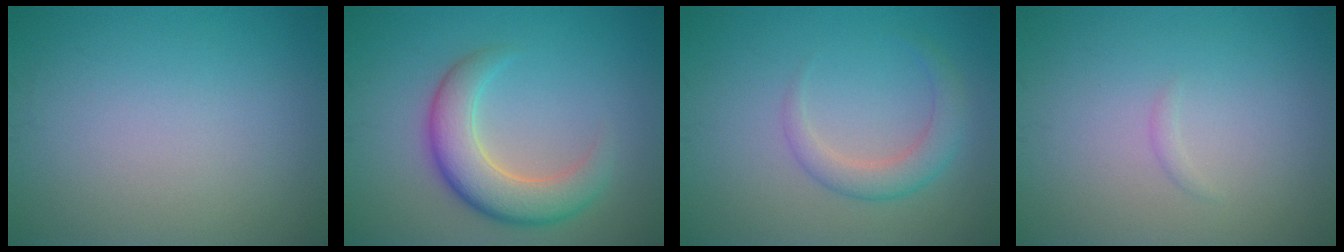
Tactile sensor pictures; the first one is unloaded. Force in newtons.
{"total": 5.8, "press": 5.8, "slide": 0.4}
{"total": 2.8, "press": 2.8, "slide": 0.2}
{"total": 0.5, "press": 0.5, "slide": 0.0}